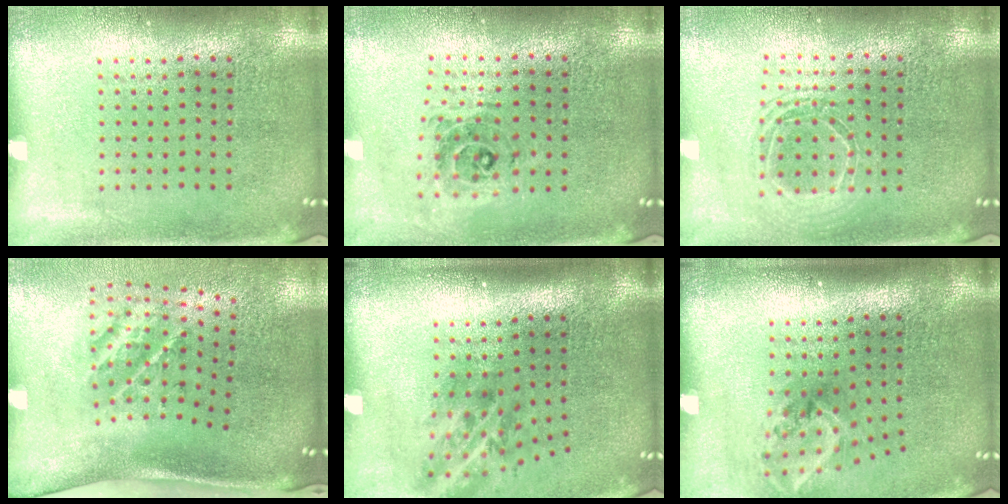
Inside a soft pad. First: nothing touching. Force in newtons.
{"total": 0.7, "press": 0.7, "slide": 0.1}
{"total": 1.7, "press": 1.4, "slide": 0.9}
{"total": 2.3, "press": 1.3, "slide": 1.9}
{"total": 2.1, "press": 1.3, "slide": 1.6}
{"total": 2.1, "press": 1.3, "slide": 1.6}